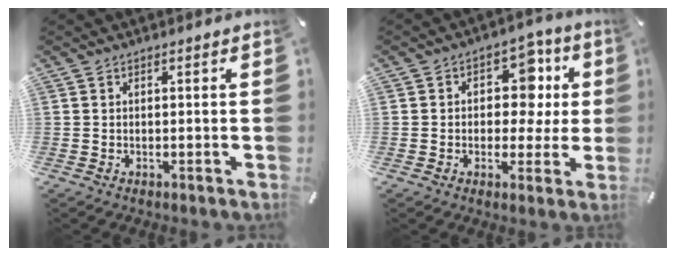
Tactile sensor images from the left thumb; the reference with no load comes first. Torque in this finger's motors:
{"motor_torque": [0.21, 0.19, 0.31, 0.14, 0.00]}